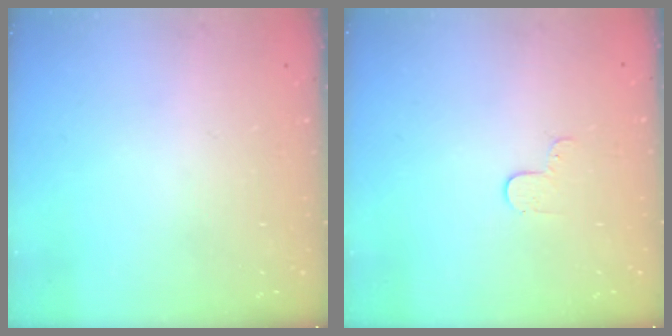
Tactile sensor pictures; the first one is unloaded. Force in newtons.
{"total": 2.9, "press": 2.9, "slide": 0.3}